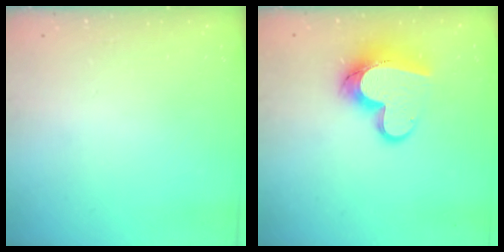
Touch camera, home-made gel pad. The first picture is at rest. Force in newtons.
{"total": 13.8, "press": 13.7, "slide": 1.2}